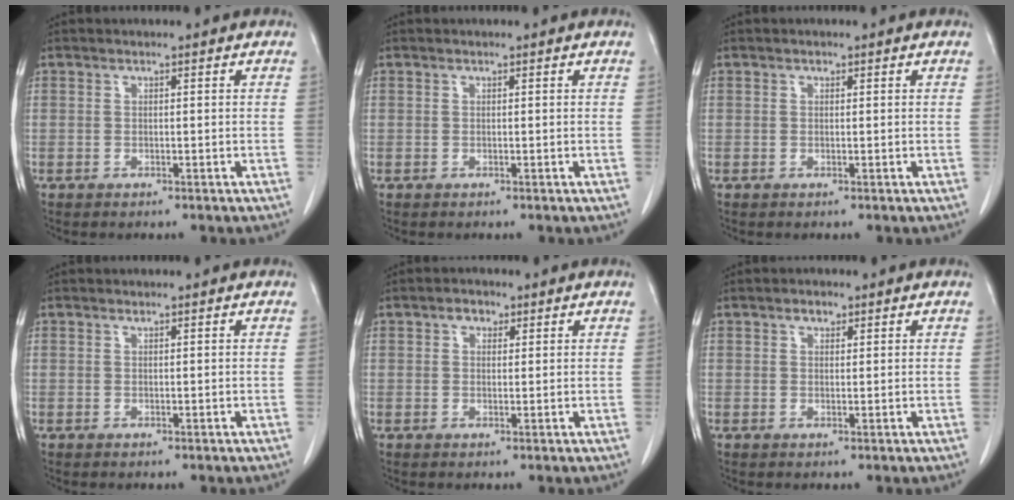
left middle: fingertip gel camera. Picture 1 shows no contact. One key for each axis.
{"total": 0.0}
{"total": 0.0}
{"total": 0.0}
{"total": 1.9, "fx": 1.1, "fy": 1.3, "fz": 0.9, "tx": -0.017, "ty": 0.006, "tz": 0.016}
{"total": 1.2, "fx": 0.8, "fy": 0.7, "fz": 0.5, "tx": -0.007, "ty": -0.001, "tz": 0.012}